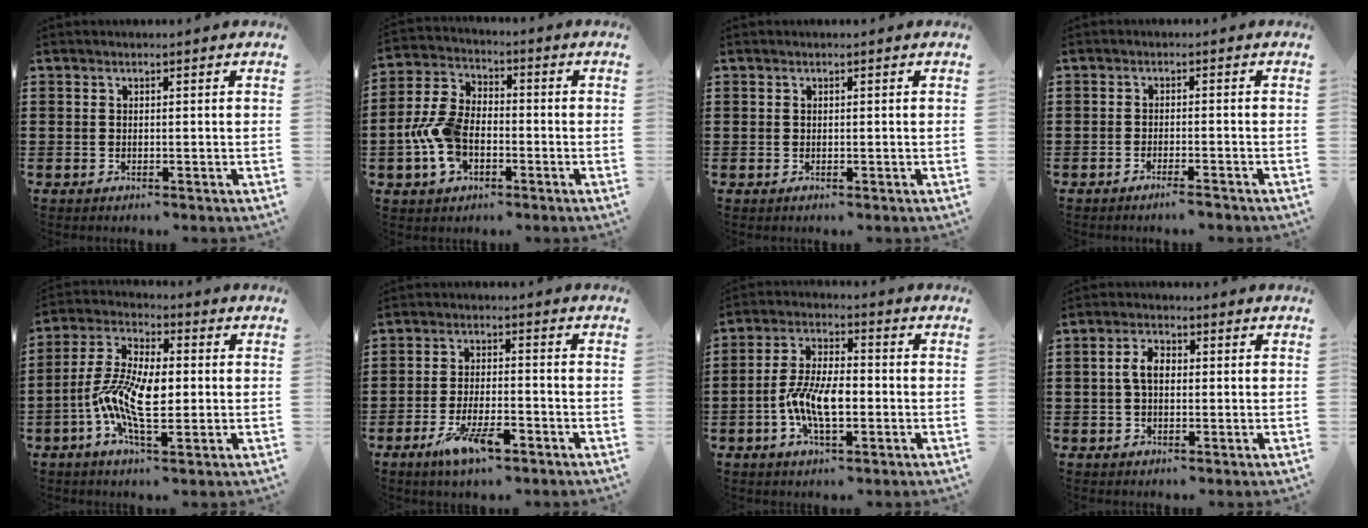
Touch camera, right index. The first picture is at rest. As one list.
[{"total": 8.6, "force": [-2.3, 5.5, 6.2], "torque": [-0.164, 0.001, -0.052]}, {"total": 0.0}, {"total": 1.8, "force": [-1.6, -0.1, 0.8], "torque": [-0.014, 0.001, -0.030]}, {"total": 10.5, "force": [-1.8, 4.5, 9.4], "torque": [-0.216, -0.007, -0.040]}, {"total": 7.1, "force": [-4.2, 2.4, 5.3], "torque": [-0.100, 0.004, -0.073]}, {"total": 8.7, "force": [-2.2, 3.7, 7.6], "torque": [-0.169, -0.004, -0.047]}, {"total": 3.9, "force": [0.1, 2.2, 3.2], "torque": [-0.070, 0.008, -0.003]}]